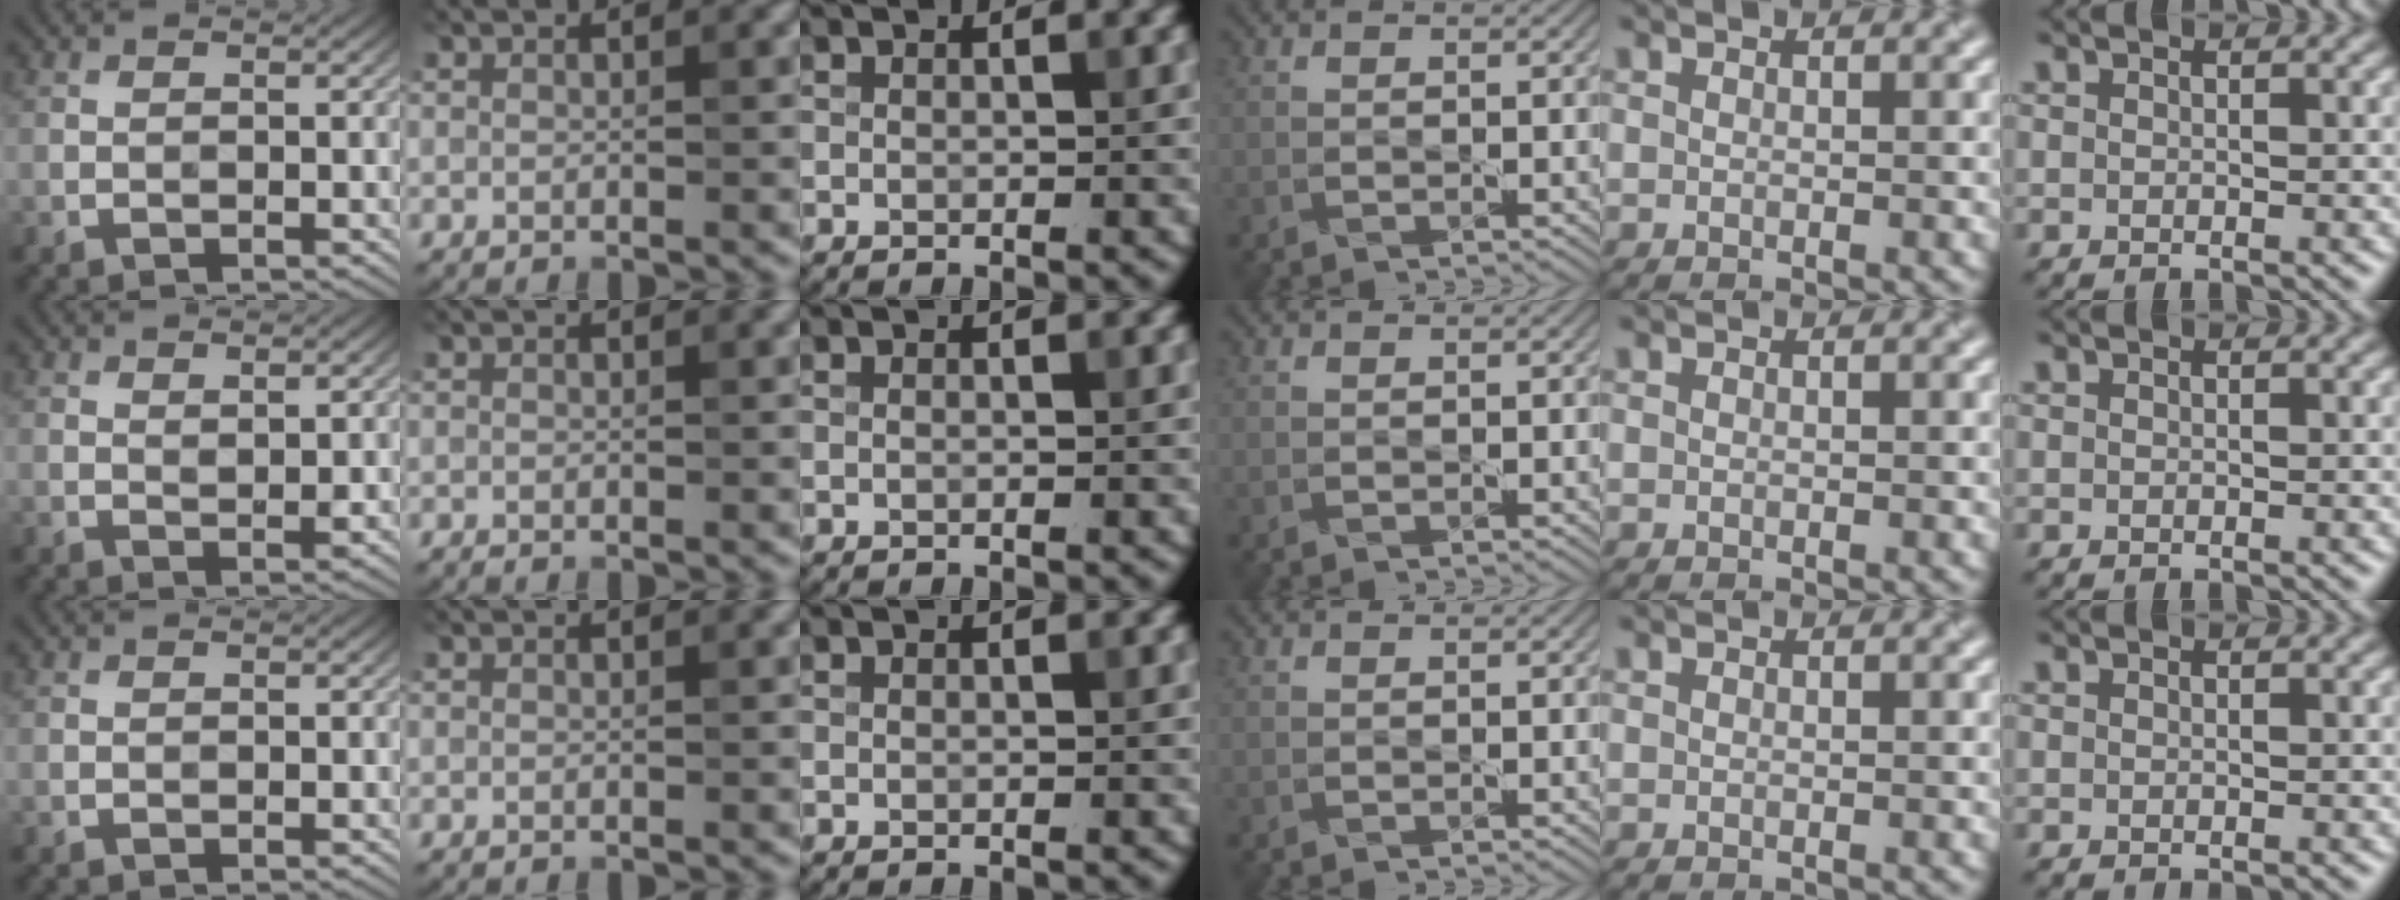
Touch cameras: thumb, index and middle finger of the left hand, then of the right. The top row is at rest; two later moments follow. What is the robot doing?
{"motion": "squeeze", "object": "sponge"}